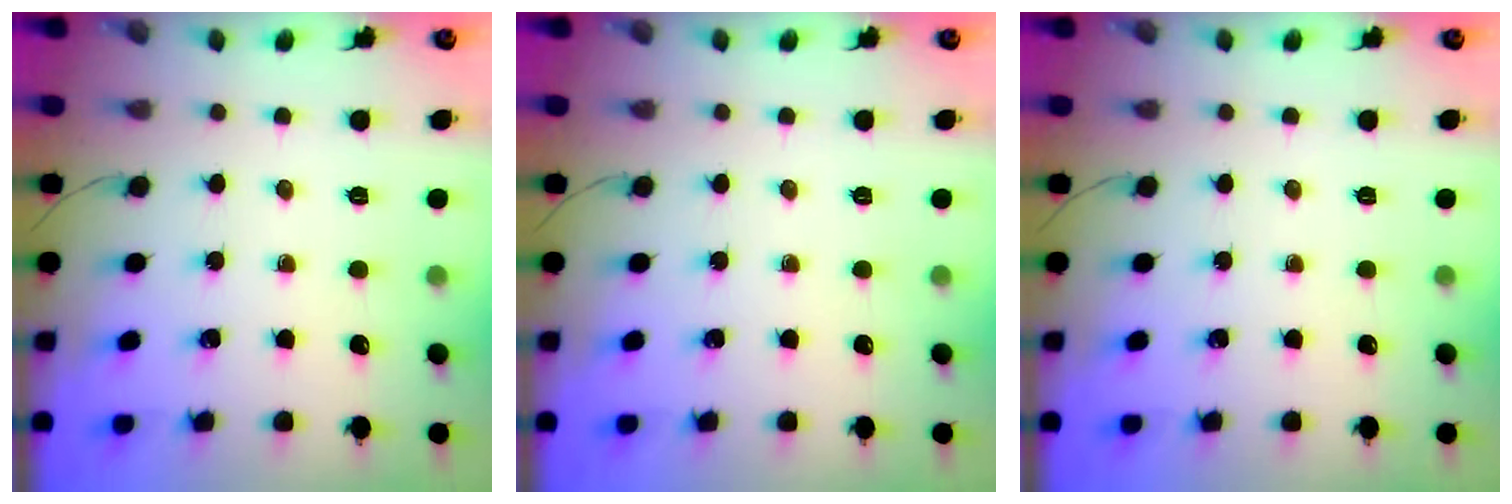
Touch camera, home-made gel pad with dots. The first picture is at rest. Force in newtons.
{"total": 0.0}
{"total": 0.0}